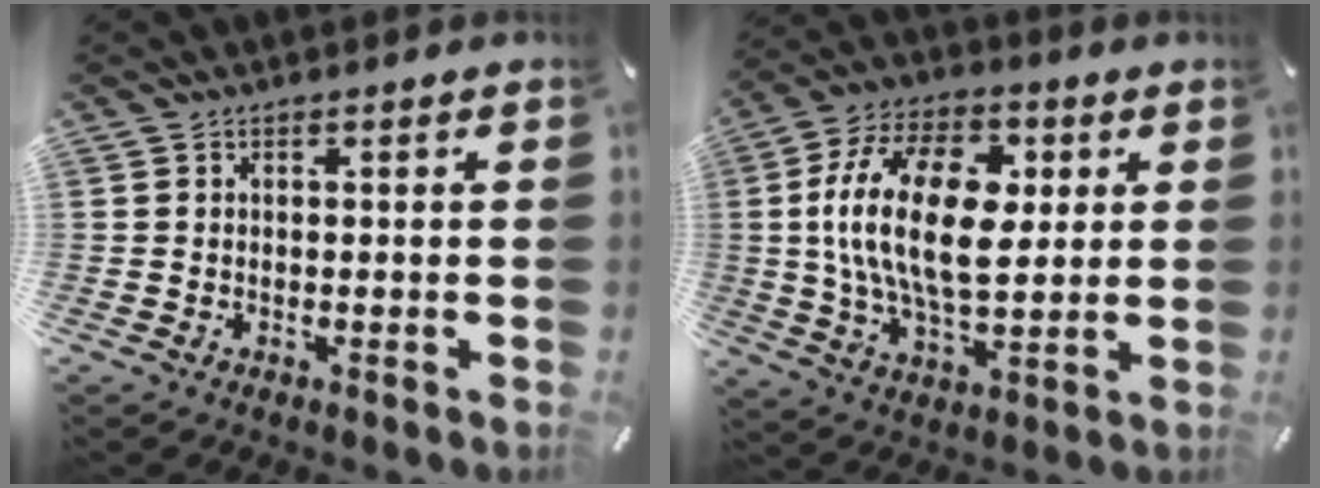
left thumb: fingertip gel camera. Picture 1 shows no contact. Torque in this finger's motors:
{"motor_torque": [0.91, 1.05, 2.64, -0.13, 0.39]}